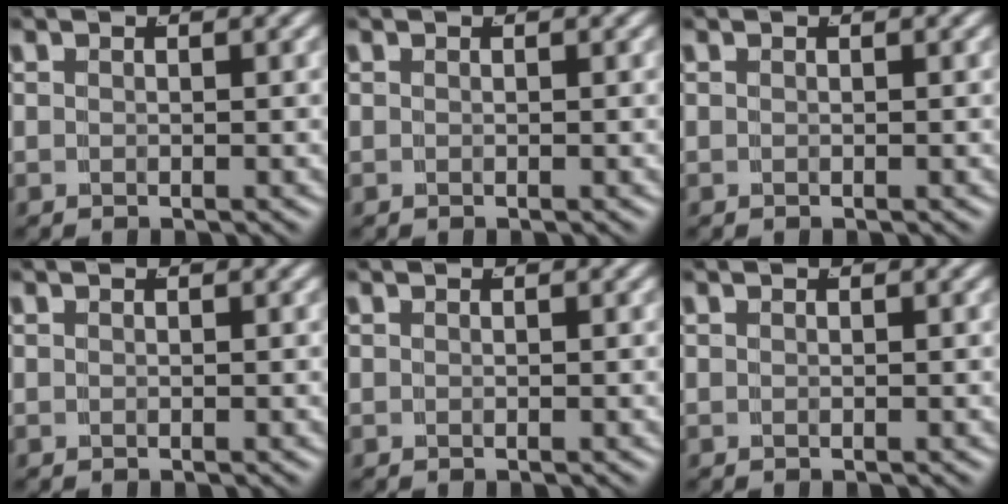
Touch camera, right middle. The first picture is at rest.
{"total": 0.0}
{"total": 0.0}
{"total": 0.0}
{"total": 0.0}
{"total": 0.0}